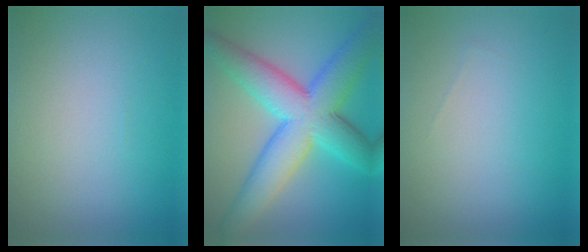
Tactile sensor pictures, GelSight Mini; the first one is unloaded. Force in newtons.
{"total": 9.9, "press": 9.9, "slide": 0.2}
{"total": 0.0}